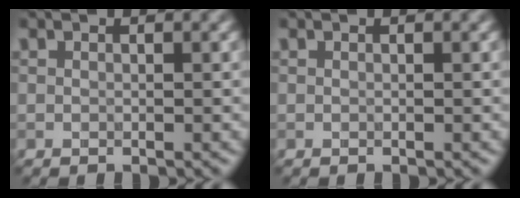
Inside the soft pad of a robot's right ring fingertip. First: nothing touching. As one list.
[{"total": 0.0}]